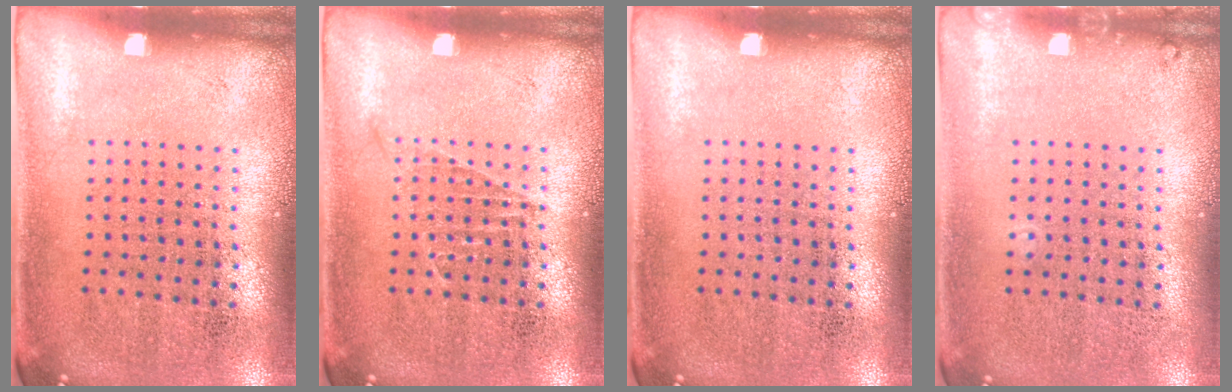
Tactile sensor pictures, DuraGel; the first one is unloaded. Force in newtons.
{"total": 0.7, "press": 0.7, "slide": 0.1}
{"total": 0.0}
{"total": 0.7, "press": 0.7, "slide": 0.2}